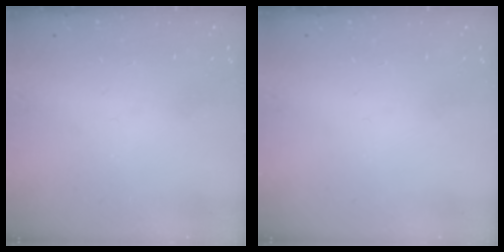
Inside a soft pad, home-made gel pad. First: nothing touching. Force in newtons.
{"total": 0.0}